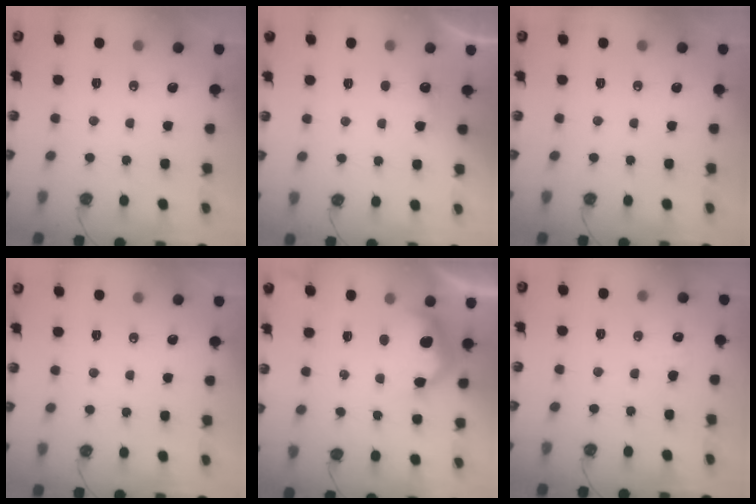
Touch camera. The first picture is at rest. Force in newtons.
{"total": 5.5, "press": 5.4, "slide": 1.0}
{"total": 0.0}
{"total": 0.0}
{"total": 13.3, "press": 13.2, "slide": 1.1}
{"total": 5.9, "press": 5.7, "slide": 1.3}